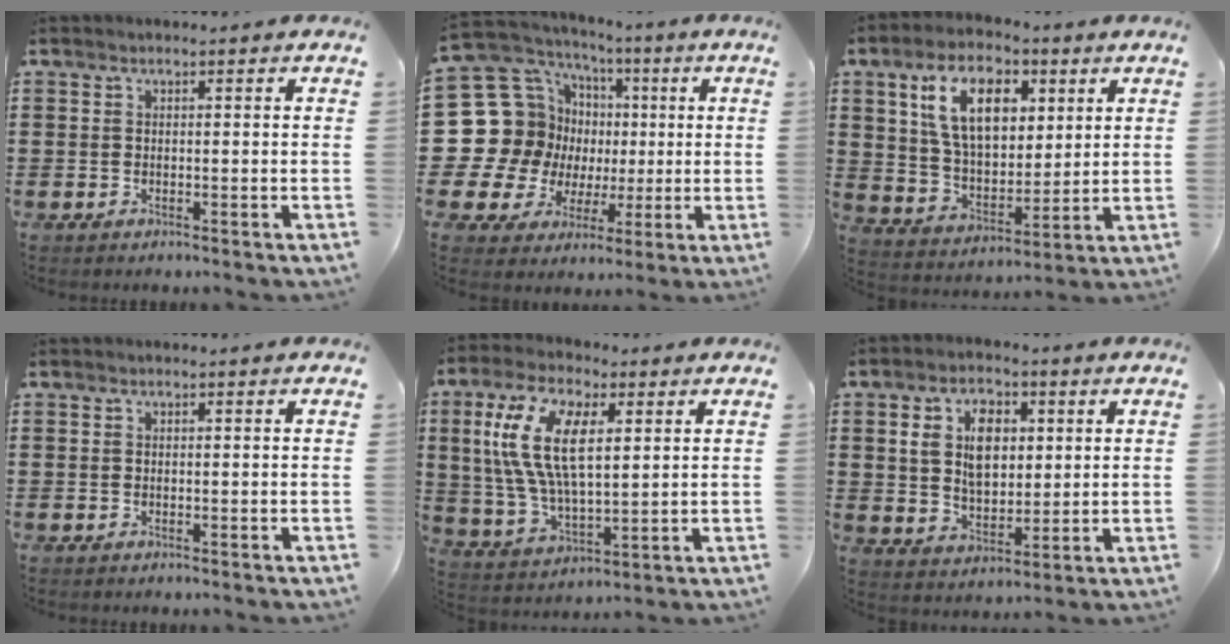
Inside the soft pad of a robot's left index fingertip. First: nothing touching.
{"total": 16.4, "force": [0.0, 15.2, 6.2], "torque": [-0.199, -0.020, 0.028]}
{"total": 11.9, "force": [5.3, 6.7, 8.3], "torque": [-0.172, 0.016, 0.094]}
{"total": 0.0}
{"total": 13.2, "force": [4.1, 6.1, 11.0], "torque": [-0.241, 0.009, 0.073]}
{"total": 7.6, "force": [2.4, 4.7, 5.5], "torque": [-0.113, 0.009, 0.035]}